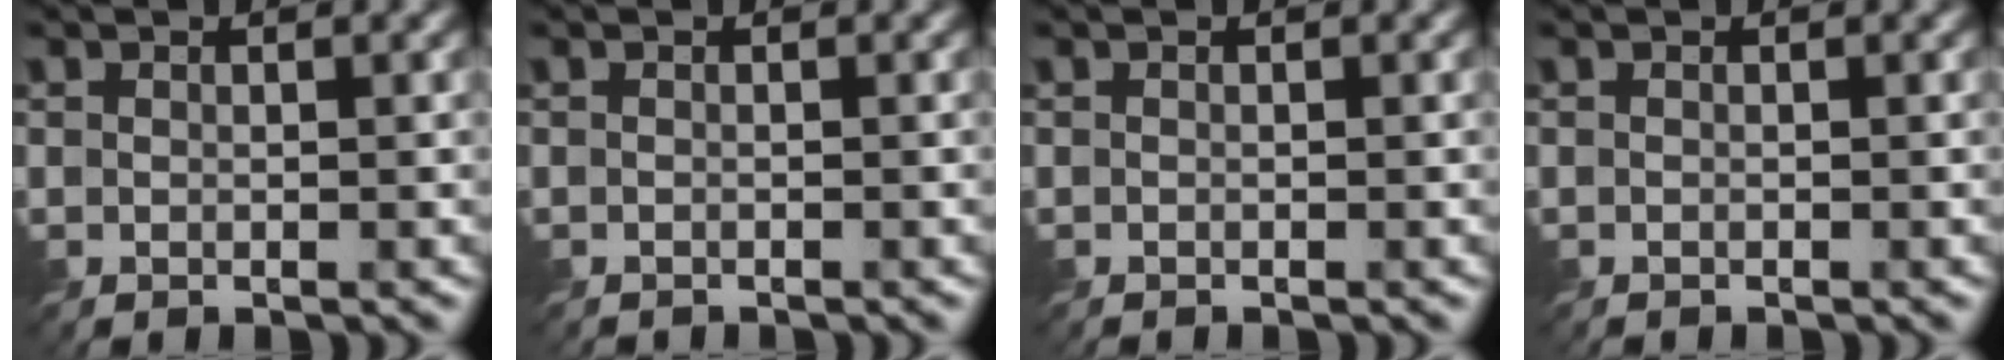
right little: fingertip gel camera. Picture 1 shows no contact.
{"total": 0.0}
{"total": 0.0}
{"total": 0.0}